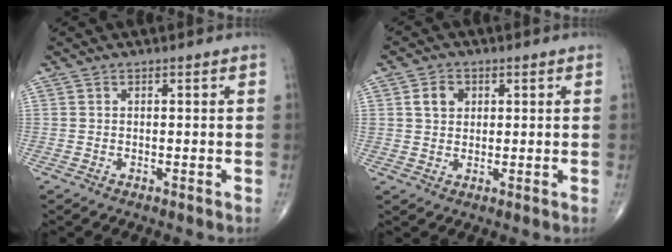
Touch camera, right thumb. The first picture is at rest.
{"total": 4.2, "force": [1.4, 3.4, 2.1], "torque": [-0.020, -0.002, 0.023]}